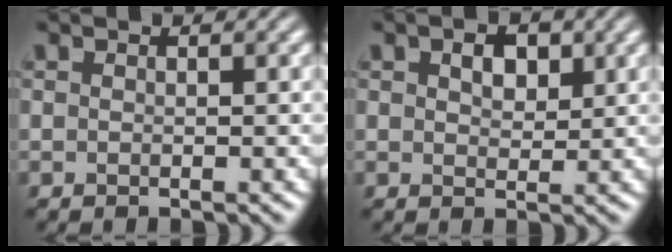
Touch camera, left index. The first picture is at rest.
{"total": 2.5, "force": [1.0, 1.6, 1.7], "torque": [-0.030, 0.002, 0.016]}